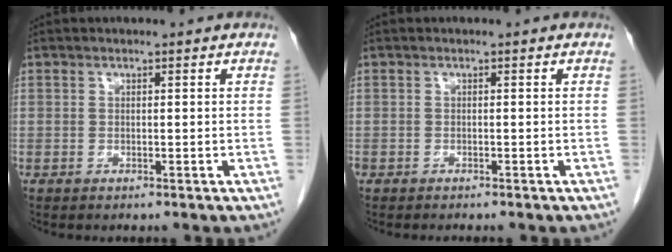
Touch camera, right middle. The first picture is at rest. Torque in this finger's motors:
{"motor_torque": [0.18, -0.10, 0.00, 0.01]}